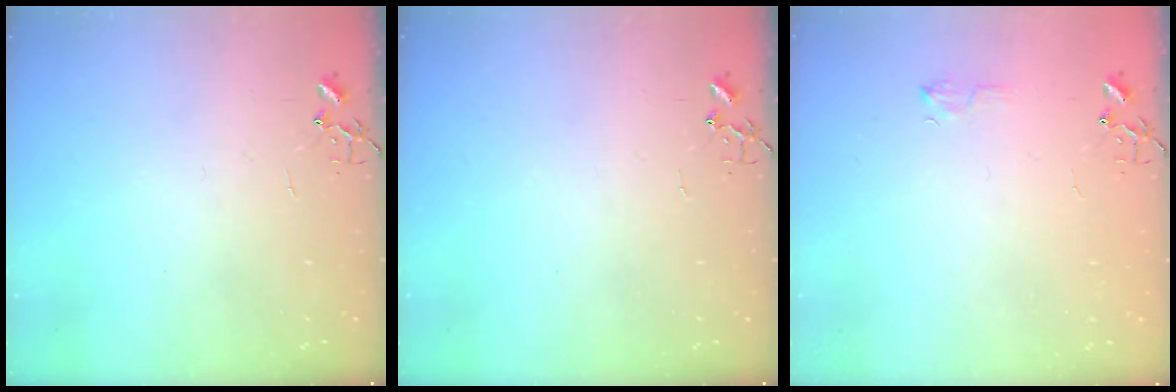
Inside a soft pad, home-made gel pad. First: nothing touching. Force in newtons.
{"total": 0.0}
{"total": 5.5, "press": 5.4, "slide": 0.8}